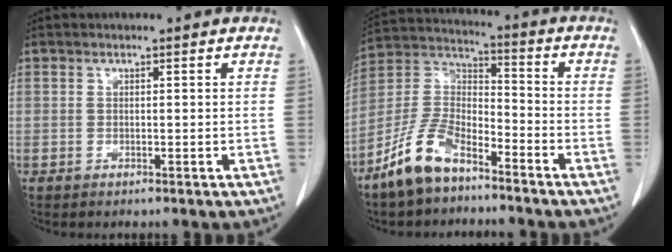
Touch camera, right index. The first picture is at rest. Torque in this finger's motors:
{"motor_torque": [1.04, -1.10, 0.41, 0.12]}